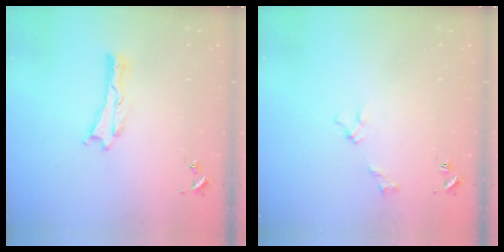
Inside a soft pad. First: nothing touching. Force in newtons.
{"total": 2.7, "press": 2.6, "slide": 0.3}